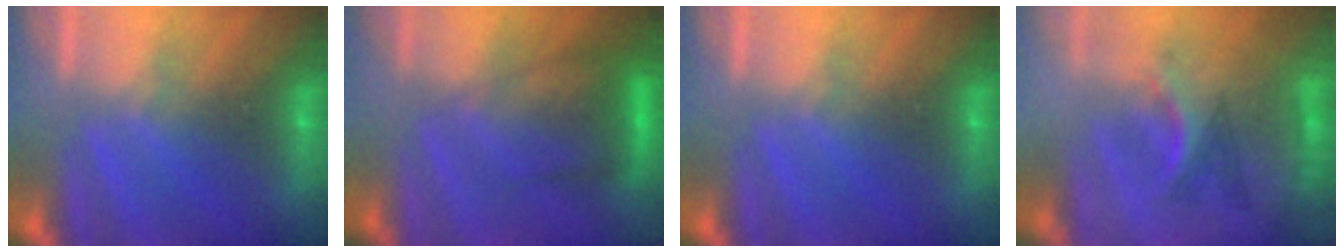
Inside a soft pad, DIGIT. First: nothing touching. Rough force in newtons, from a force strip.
{"total": 6.5}
{"total": 0.0}
{"total": 2.9}